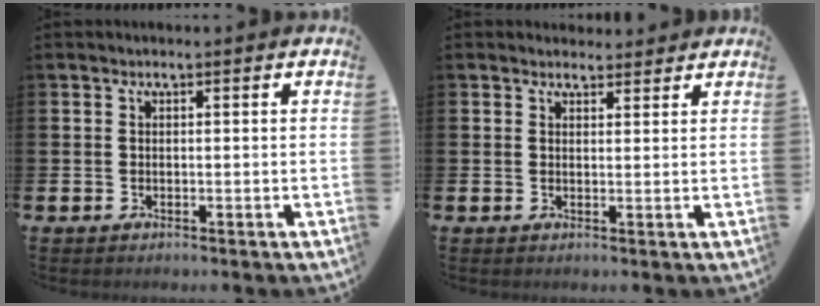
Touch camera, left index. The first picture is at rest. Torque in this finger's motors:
{"motor_torque": [0.72, -1.05, 0.02, 0.01]}